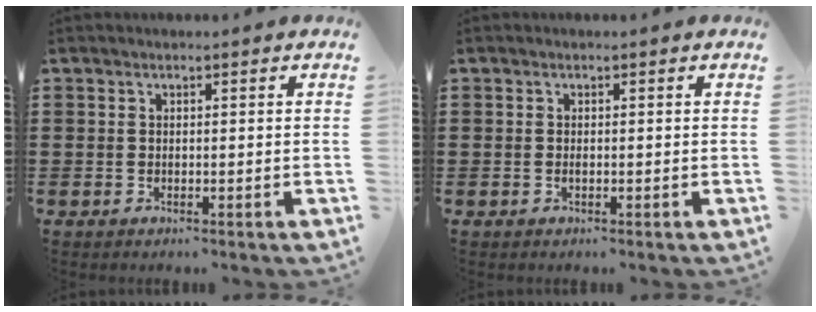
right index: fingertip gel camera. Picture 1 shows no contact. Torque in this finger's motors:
{"motor_torque": [1.05, 1.09, 0.02, 0.00]}